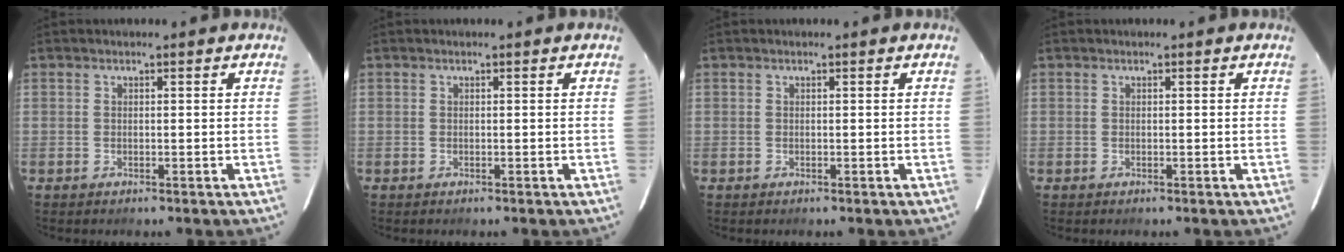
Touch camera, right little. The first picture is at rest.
{"total": 0.0}
{"total": 0.0}
{"total": 0.0}